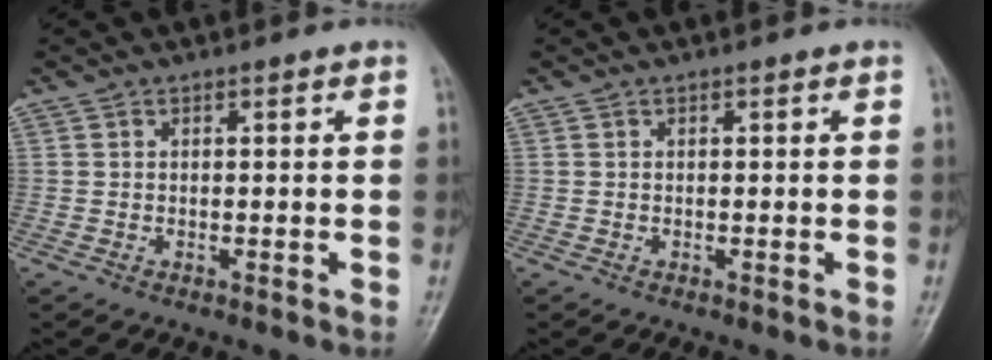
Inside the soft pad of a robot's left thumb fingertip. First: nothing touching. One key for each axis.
{"total": 0.0}